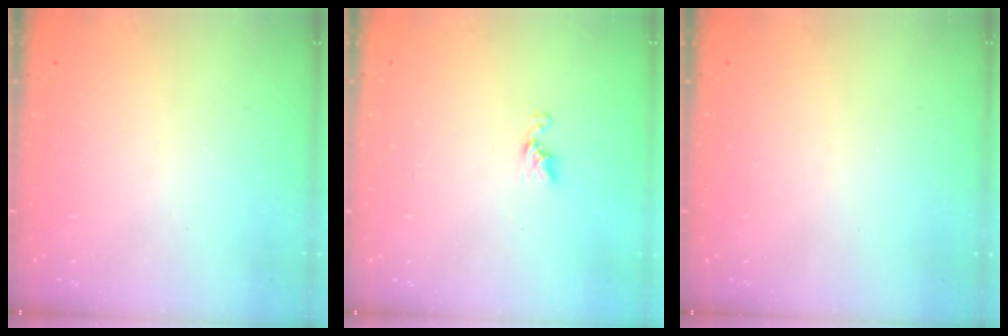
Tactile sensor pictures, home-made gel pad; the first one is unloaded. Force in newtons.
{"total": 5.1, "press": 5.1, "slide": 0.6}
{"total": 0.0}